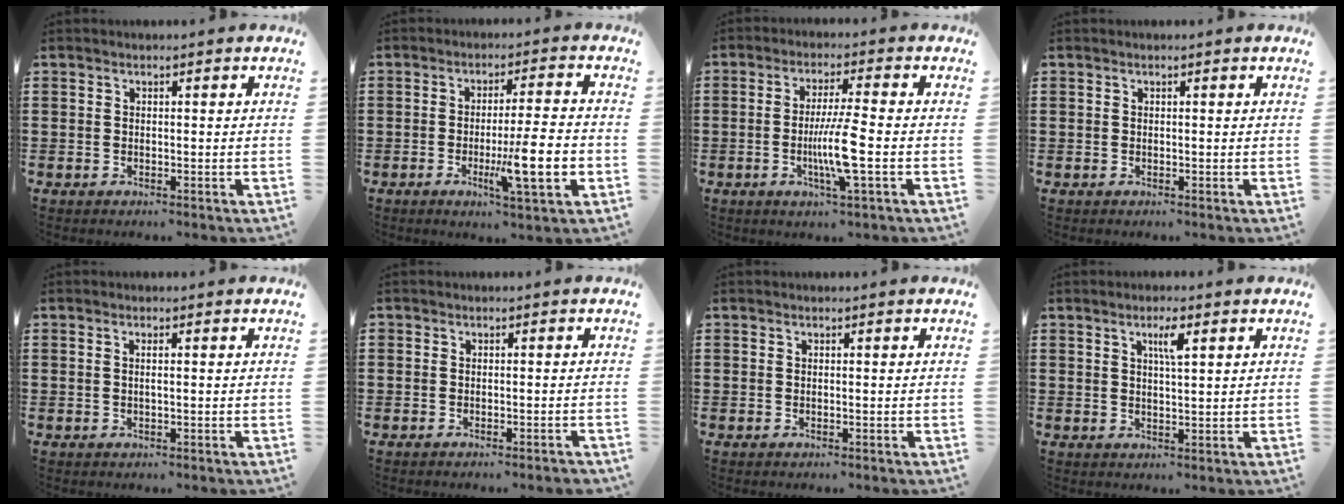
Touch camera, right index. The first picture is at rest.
{"total": 10.5, "force": [-2.9, 1.2, 10.0], "torque": [-0.165, -0.015, -0.049]}
{"total": 7.5, "force": [-1.7, 0.1, 7.3], "torque": [-0.143, -0.019, -0.036]}
{"total": 0.0}
{"total": 0.9, "force": [0.1, 0.0, 0.9], "torque": [-0.017, -0.001, 0.001]}
{"total": 0.9, "force": [-0.9, 0.1, 0.0], "torque": [-0.003, 0.001, -0.019]}
{"total": 0.0}
{"total": 3.3, "force": [1.5, 0.6, 2.9], "torque": [-0.053, 0.003, 0.022]}